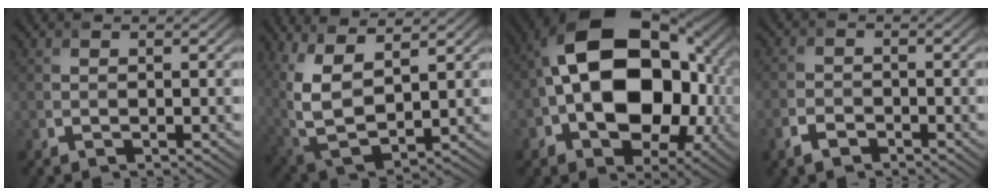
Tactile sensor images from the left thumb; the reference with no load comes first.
{"total": 11.3, "force": [4.0, 5.5, 9.0], "torque": [-0.237, -0.010, 0.089]}
{"total": 18.9, "force": [0.6, 12.7, 14.0], "torque": [-0.227, -0.015, 0.018]}
{"total": 2.8, "force": [-2.0, 1.6, 1.3], "torque": [-0.028, -0.002, -0.047]}